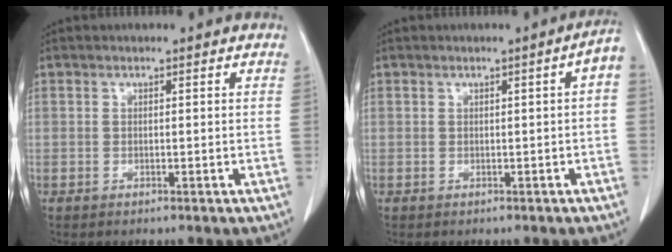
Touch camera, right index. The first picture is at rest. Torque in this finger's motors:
{"motor_torque": [0.28, -0.11, 0.11, 0.03]}